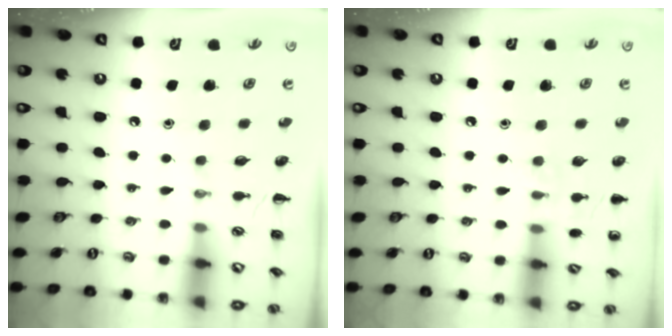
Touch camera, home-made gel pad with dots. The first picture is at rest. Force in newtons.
{"total": 5.9, "press": 5.7, "slide": 1.5}